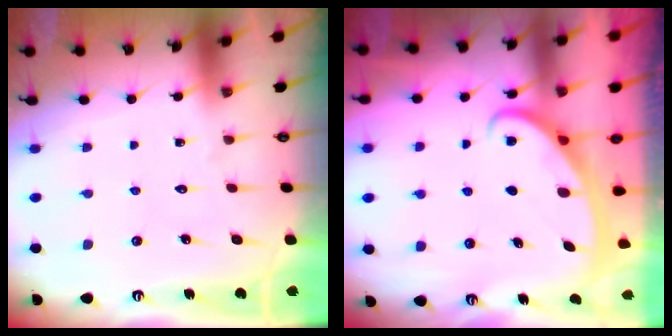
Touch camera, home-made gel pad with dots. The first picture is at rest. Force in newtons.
{"total": 2.6, "press": 2.6, "slide": 0.4}